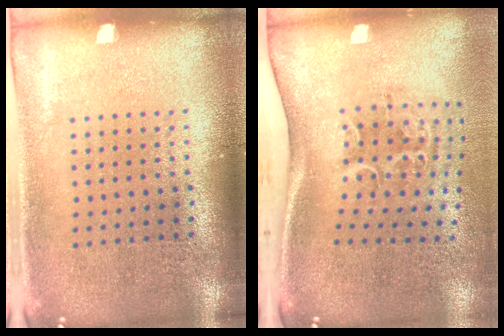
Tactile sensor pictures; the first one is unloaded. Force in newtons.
{"total": 2.2, "press": 1.4, "slide": 1.7}